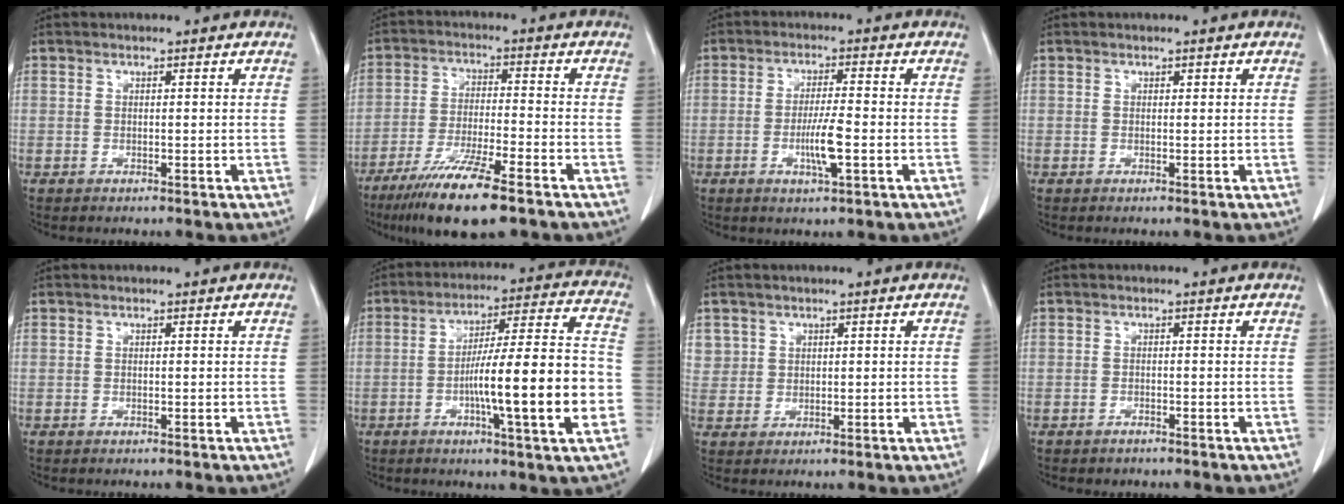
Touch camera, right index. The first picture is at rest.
{"total": 11.8, "force": [-7.9, 1.0, 8.8], "torque": [-0.159, -0.032, -0.136]}
{"total": 5.5, "force": [-1.5, 0.4, 5.3], "torque": [-0.100, -0.008, -0.027]}
{"total": 0.0}
{"total": 0.0}
{"total": 17.7, "force": [-4.1, 0.7, 17.2], "torque": [-0.261, 0.011, -0.063]}
{"total": 3.1, "force": [1.5, 2.7, 0.0], "torque": [0.017, 0.003, 0.026]}
{"total": 0.9, "force": [-0.7, 0.5, 0.1], "torque": [-0.005, 0.002, -0.012]}